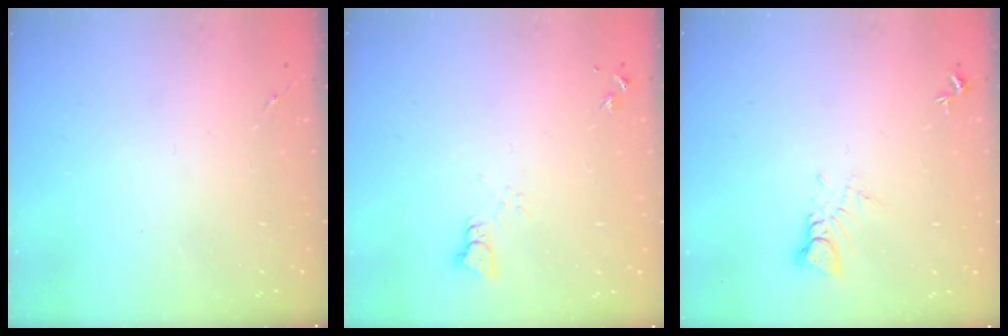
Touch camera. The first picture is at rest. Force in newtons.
{"total": 2.2, "press": 2.2, "slide": 0.2}
{"total": 3.5, "press": 3.5, "slide": 0.2}